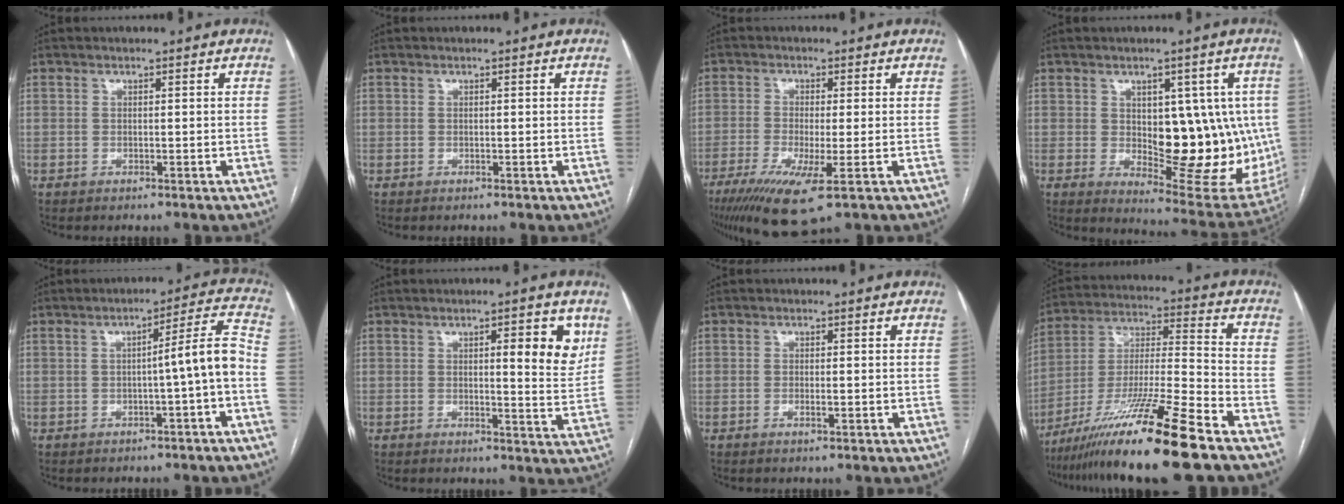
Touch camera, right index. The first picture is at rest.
{"total": 0.0}
{"total": 10.1, "force": [-5.1, 1.3, 8.6], "torque": [-0.150, -0.030, -0.084]}
{"total": 16.5, "force": [-0.4, 7.4, 14.8], "torque": [-0.171, 0.003, 0.018]}
{"total": 6.6, "force": [-1.7, -0.7, 6.4], "torque": [-0.084, 0.016, -0.023]}
{"total": 6.4, "force": [2.6, 1.3, 5.8], "torque": [-0.069, -0.008, 0.028]}
{"total": 1.3, "force": [-0.4, 0.3, 1.2], "torque": [-0.022, -0.002, -0.005]}
{"total": 19.5, "force": [-13.9, -1.1, 13.6], "torque": [-0.261, -0.034, -0.252]}